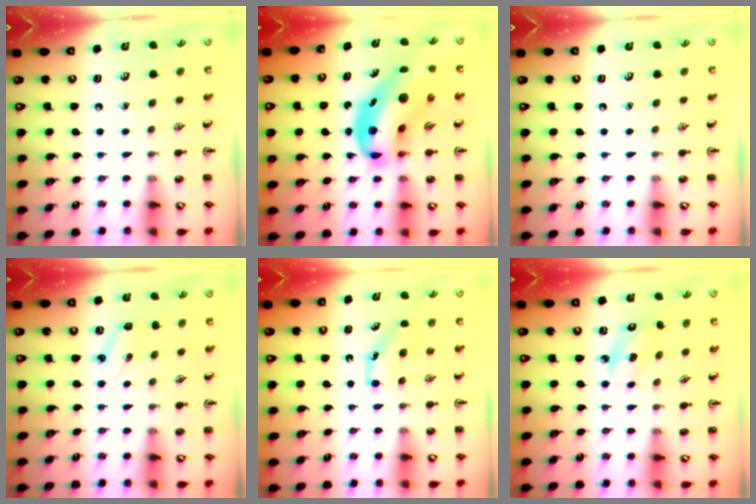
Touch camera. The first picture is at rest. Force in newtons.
{"total": 12.7, "press": 12.1, "slide": 3.8}
{"total": 0.0}
{"total": 2.8, "press": 2.6, "slide": 1.0}
{"total": 3.6, "press": 3.4, "slide": 1.2}
{"total": 3.0, "press": 3.0, "slide": 0.5}